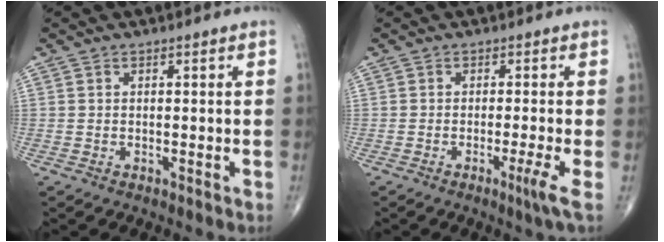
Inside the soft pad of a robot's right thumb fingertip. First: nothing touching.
{"total": 2.7, "force": [-1.1, -0.7, 2.3], "torque": [-0.050, -0.009, -0.024]}